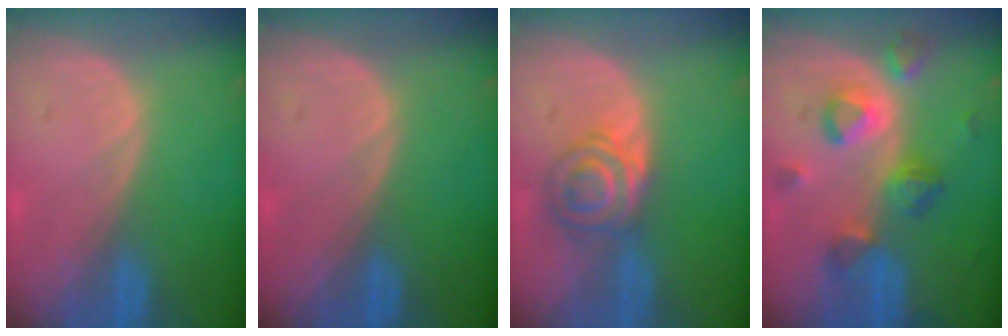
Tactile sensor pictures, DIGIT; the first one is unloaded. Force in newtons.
{"total": 0.0}
{"total": 6.3, "press": 5.6, "slide": 2.7}
{"total": 7.8, "press": 7.5, "slide": 2.0}